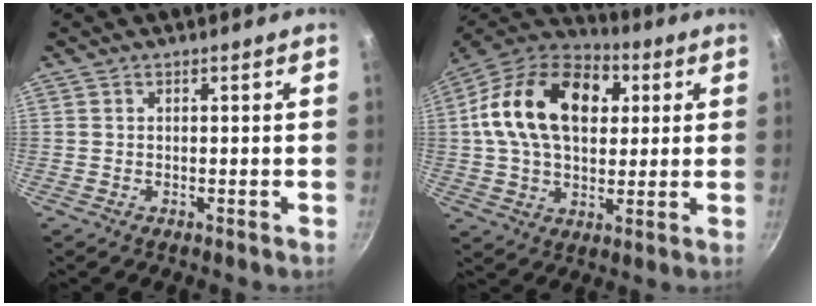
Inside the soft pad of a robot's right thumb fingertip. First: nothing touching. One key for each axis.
{"total": 22.2, "fx": 4.9, "fy": 14.8, "fz": 15.8, "tx": -0.248, "ty": 0.018, "tz": 0.067}